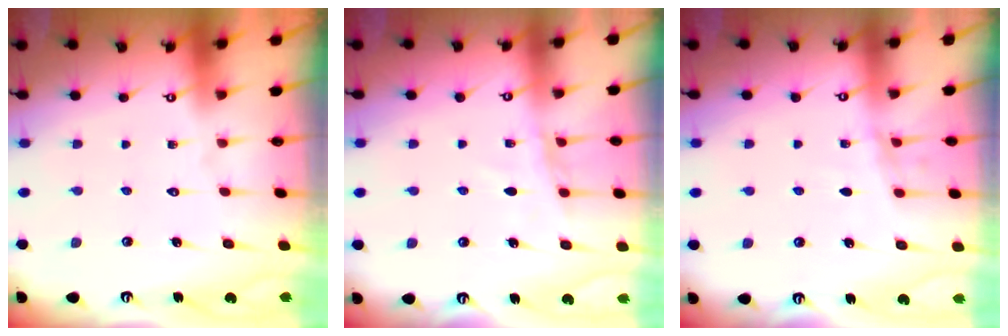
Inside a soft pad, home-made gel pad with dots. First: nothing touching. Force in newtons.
{"total": 7.0, "press": 7.0, "slide": 0.5}
{"total": 3.9, "press": 3.9, "slide": 0.4}